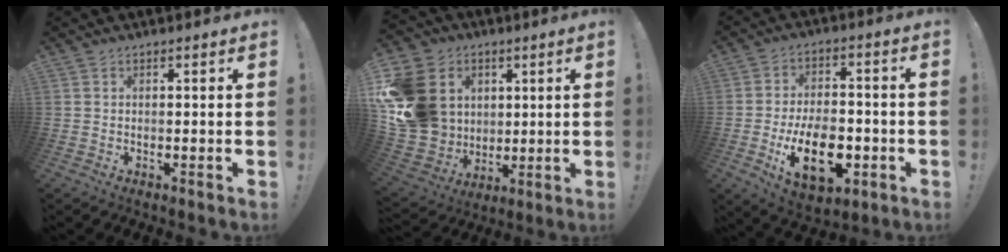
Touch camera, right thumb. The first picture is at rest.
{"total": 19.7, "force": [3.9, 17.2, 8.9], "torque": [-0.169, -0.010, 0.103]}
{"total": 17.9, "force": [-5.9, 10.6, 13.1], "torque": [-0.196, 0.025, -0.090]}